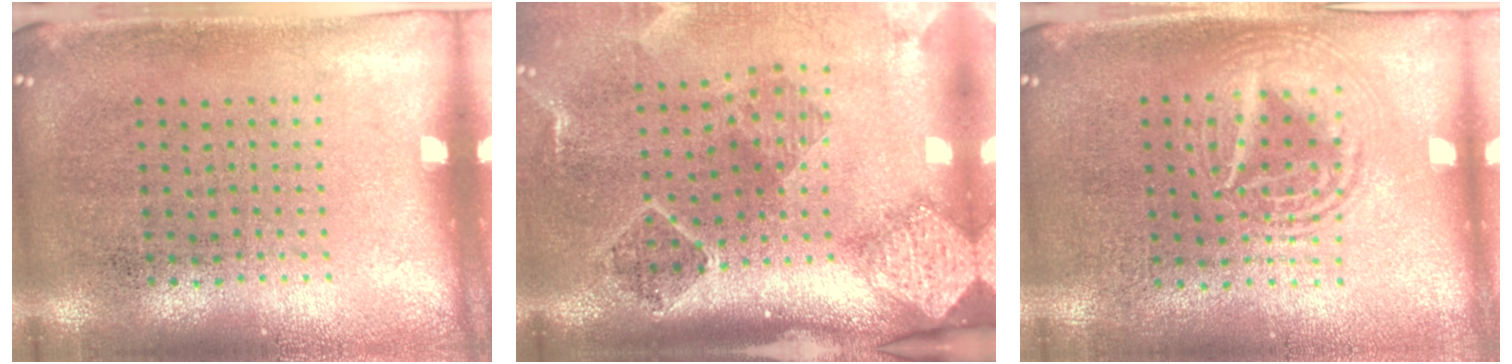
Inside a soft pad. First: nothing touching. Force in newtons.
{"total": 2.8, "press": 1.9, "slide": 2.1}
{"total": 1.8, "press": 1.8, "slide": 0.2}